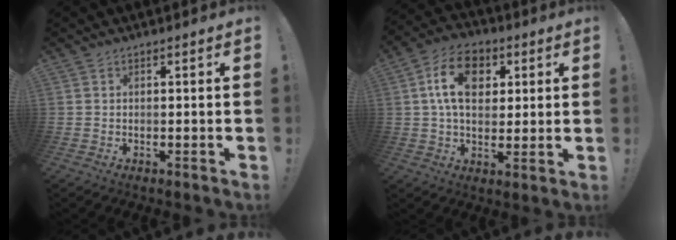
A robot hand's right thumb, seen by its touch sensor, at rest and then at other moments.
{"total": 14.3, "force": [4.5, 9.9, 9.3], "torque": [-0.147, -0.004, 0.087]}